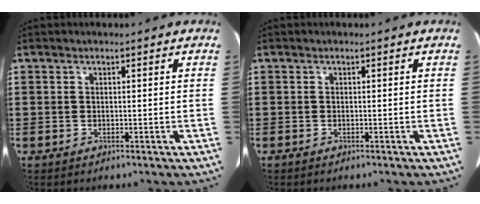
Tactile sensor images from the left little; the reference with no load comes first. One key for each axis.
{"total": 0.0}